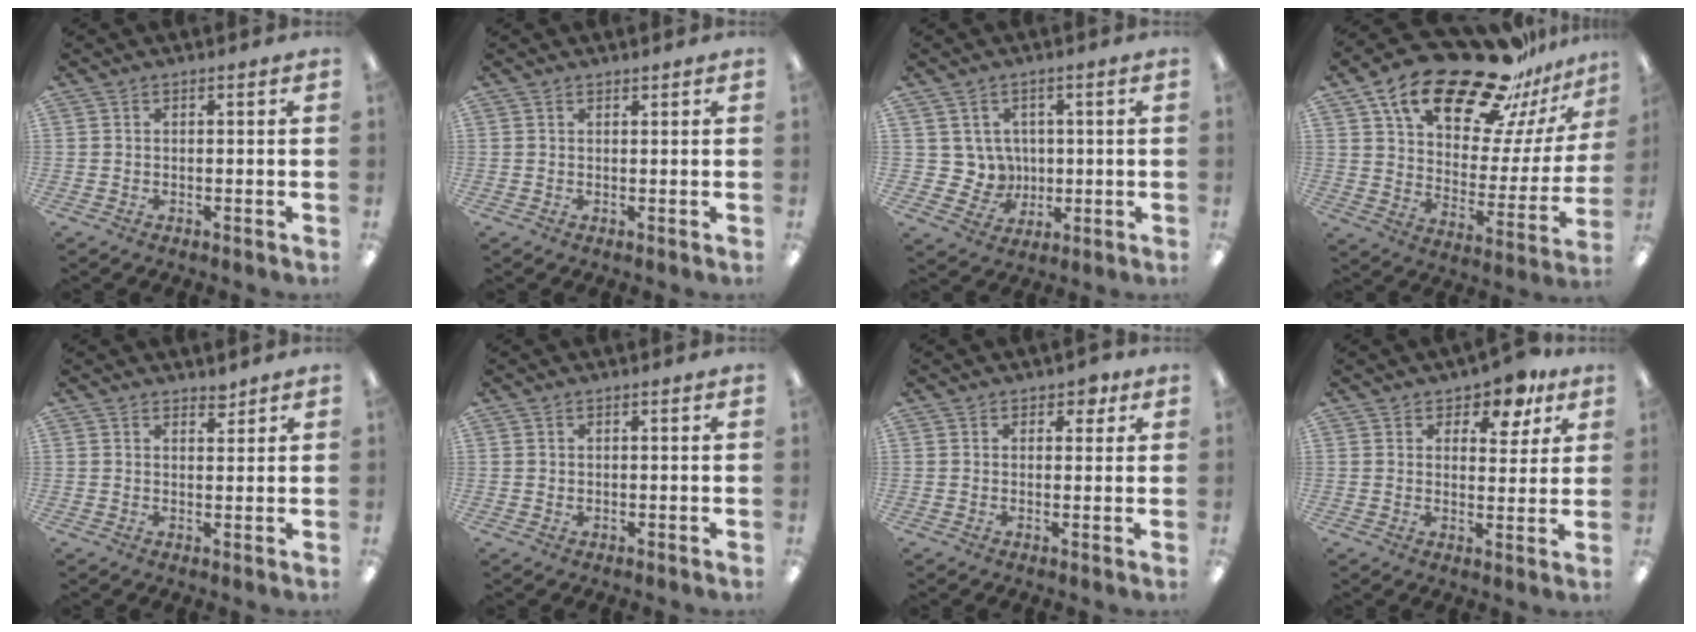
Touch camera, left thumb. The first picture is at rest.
{"total": 0.8, "force": [0.8, 0.3, 0.1], "torque": [0.006, -0.003, 0.013]}
{"total": 6.4, "force": [2.3, 6.0, 0.1], "torque": [-0.017, -0.011, 0.049]}
{"total": 25.2, "force": [18.2, 10.9, 13.7], "torque": [-0.213, -0.122, 0.309]}
{"total": 2.5, "force": [2.2, 0.9, 0.6], "torque": [0.003, -0.014, 0.038]}
{"total": 0.6, "force": [0.4, 0.5, 0.1], "torque": [0.007, -0.001, 0.004]}
{"total": 3.0, "force": [1.7, 2.1, 1.3], "torque": [-0.004, -0.005, 0.025]}
{"total": 6.6, "force": [4.9, 3.3, 3.1], "torque": [-0.030, -0.032, 0.079]}